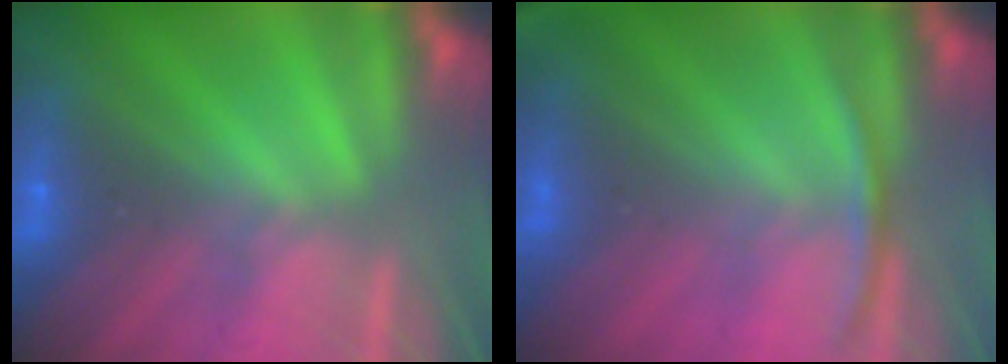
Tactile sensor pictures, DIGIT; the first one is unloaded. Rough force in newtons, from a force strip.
{"total": 2.7}